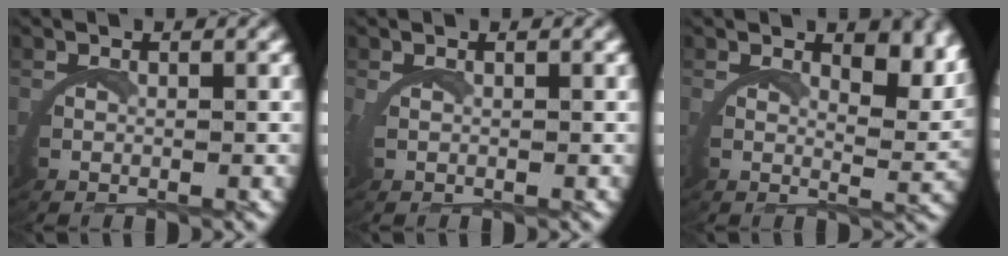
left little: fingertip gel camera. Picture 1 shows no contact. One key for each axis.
{"total": 0.7, "fx": 0.6, "fy": 0.0, "fz": 0.4, "tx": -0.013, "ty": 0.001, "tz": 0.013}
{"total": 4.6, "fx": 3.5, "fy": 0.9, "fz": 2.9, "tx": -0.049, "ty": -0.014, "tz": 0.052}